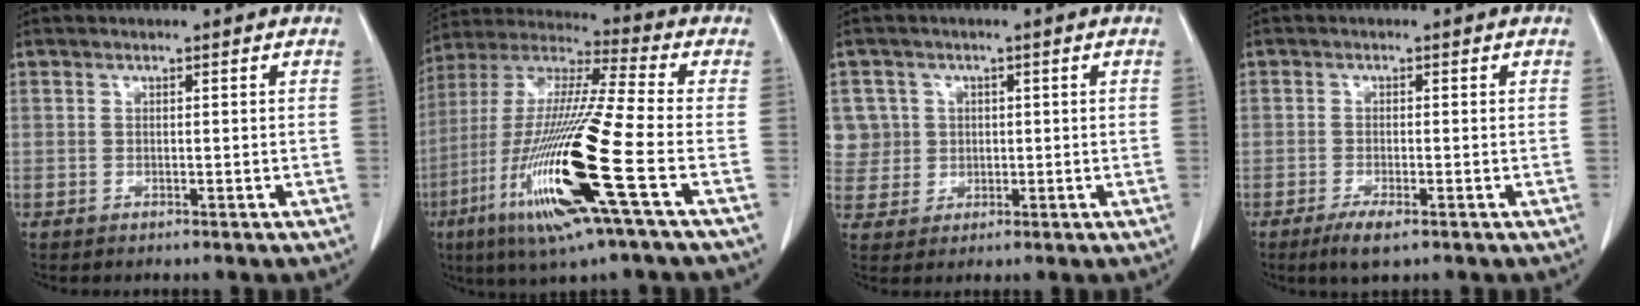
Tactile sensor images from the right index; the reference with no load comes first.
{"total": 21.4, "force": [-7.6, 0.1, 20.0], "torque": [-0.429, -0.037, -0.152]}
{"total": 6.1, "force": [1.2, 6.0, -0.2], "torque": [0.012, 0.021, 0.032]}
{"total": 3.2, "force": [-2.0, 0.6, 2.5], "torque": [-0.045, -0.005, -0.034]}